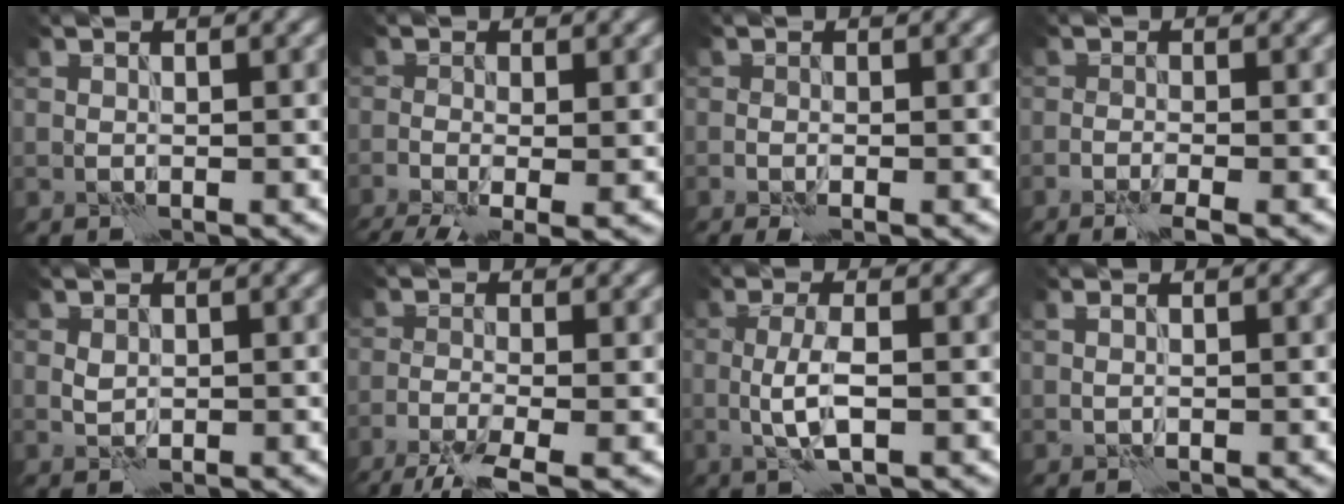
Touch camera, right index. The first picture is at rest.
{"total": 6.2, "force": [-3.1, 2.3, 4.8], "torque": [-0.086, -0.020, -0.046]}
{"total": 1.7, "force": [-0.9, 0.4, 1.4], "torque": [-0.032, -0.005, -0.018]}
{"total": 2.3, "force": [-1.5, 0.3, 1.7], "torque": [-0.033, -0.001, -0.032]}
{"total": 0.9, "force": [0.2, 0.6, 0.6], "torque": [-0.014, -0.001, 0.006]}
{"total": 5.3, "force": [-3.8, 1.0, 3.7], "torque": [-0.067, -0.011, -0.079]}
{"total": 3.2, "force": [-0.6, 0.7, 3.1], "torque": [-0.065, 0.001, -0.015]}
{"total": 0.6, "force": [0.2, 0.3, 0.5], "torque": [-0.011, 0.000, 0.005]}